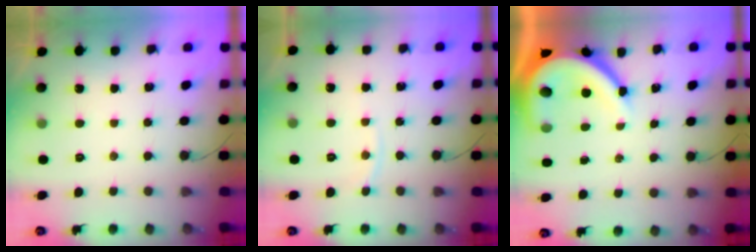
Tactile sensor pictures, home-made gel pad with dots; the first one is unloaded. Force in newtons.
{"total": 3.7, "press": 3.7, "slide": 0.3}
{"total": 13.6, "press": 13.5, "slide": 1.7}